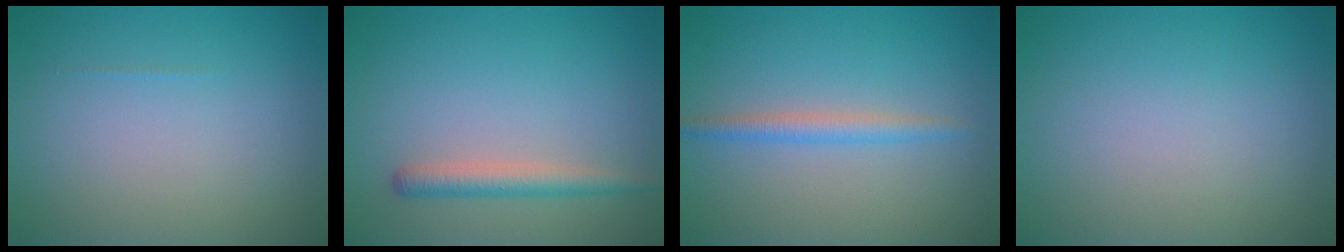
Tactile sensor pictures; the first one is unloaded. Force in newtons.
{"total": 2.3, "press": 2.3, "slide": 0.2}
{"total": 1.9, "press": 1.9, "slide": 0.2}
{"total": 0.0}